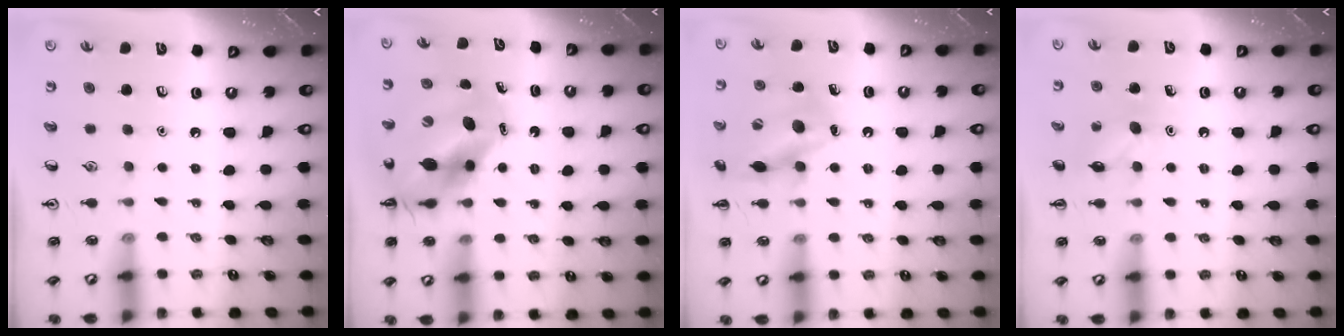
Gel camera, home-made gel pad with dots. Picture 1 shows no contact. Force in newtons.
{"total": 11.1, "press": 10.7, "slide": 3.2}
{"total": 14.8, "press": 14.5, "slide": 2.7}
{"total": 7.2, "press": 6.9, "slide": 1.8}